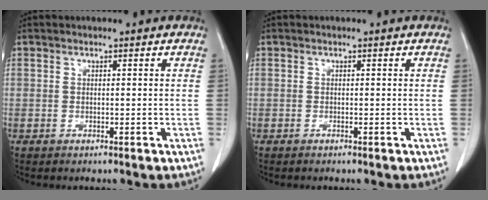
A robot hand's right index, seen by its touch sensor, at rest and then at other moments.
{"total": 0.0}